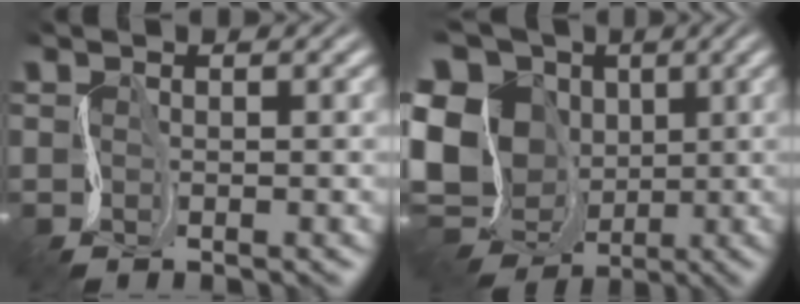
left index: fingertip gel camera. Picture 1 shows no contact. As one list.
[{"total": 13.0, "force": [-0.4, 11.3, 6.4], "torque": [-0.146, 0.007, -0.020]}]